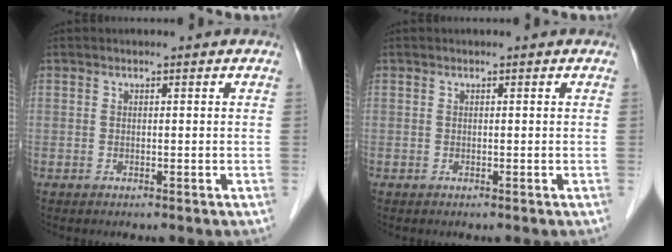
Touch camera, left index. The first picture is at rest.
{"total": 0.0}